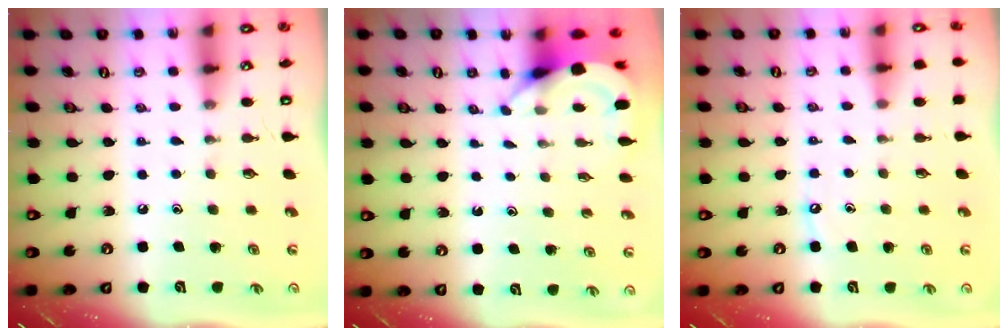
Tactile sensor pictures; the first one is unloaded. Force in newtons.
{"total": 3.6, "press": 3.6, "slide": 0.2}
{"total": 2.6, "press": 2.6, "slide": 0.4}